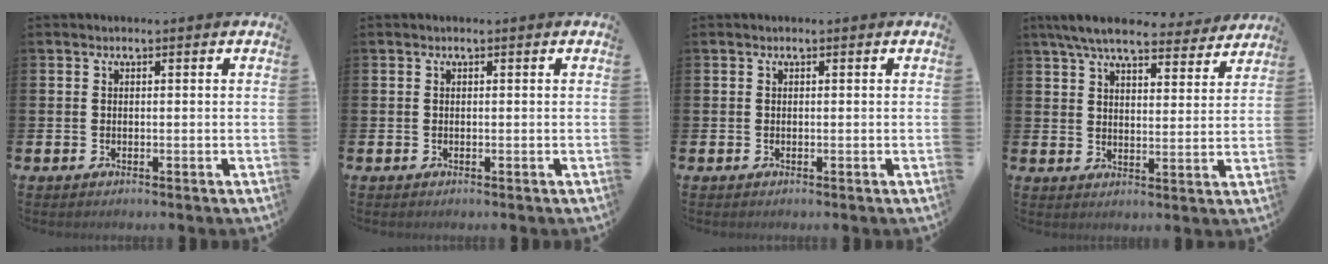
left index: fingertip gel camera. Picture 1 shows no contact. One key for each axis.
{"total": 0.0}
{"total": 0.0}
{"total": 7.5, "fx": 6.9, "fy": 1.5, "fz": 2.6, "tx": -0.059, "ty": -0.035, "tz": 0.120}